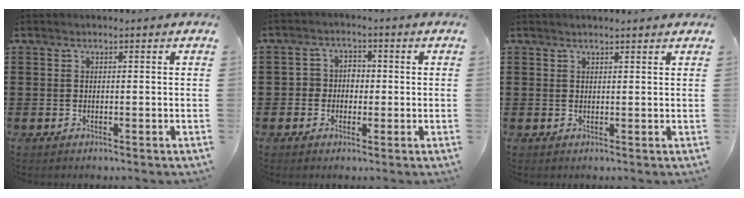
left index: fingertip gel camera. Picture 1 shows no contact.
{"total": 2.6, "force": [-0.6, 2.4, 0.8], "torque": [-0.027, 0.009, -0.017]}
{"total": 1.0, "force": [0.9, 0.0, 0.3], "torque": [-0.008, -0.001, 0.017]}